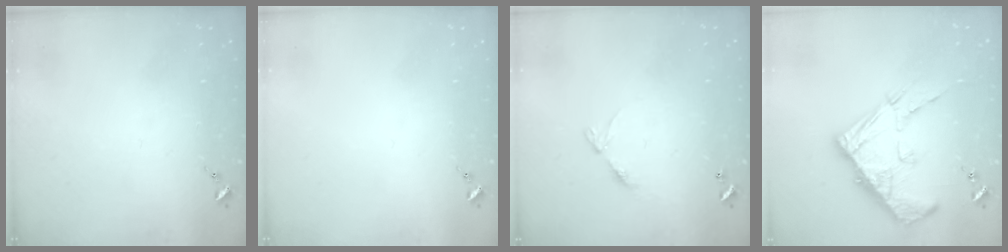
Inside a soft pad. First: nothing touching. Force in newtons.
{"total": 0.0}
{"total": 6.4, "press": 6.4, "slide": 0.5}
{"total": 15.9, "press": 15.8, "slide": 1.5}